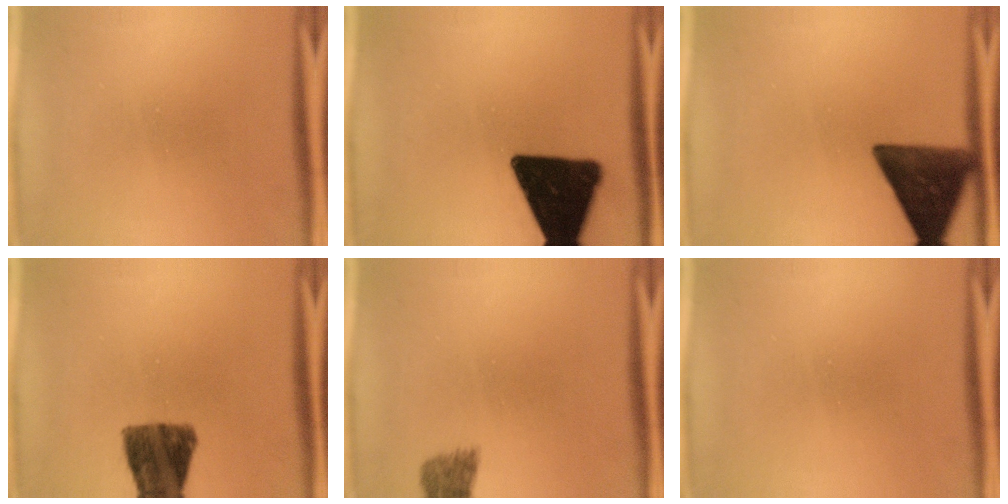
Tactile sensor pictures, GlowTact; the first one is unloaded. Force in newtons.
{"total": 18.1}
{"total": 14.5}
{"total": 10.3}
{"total": 1.9}
{"total": 0.0}